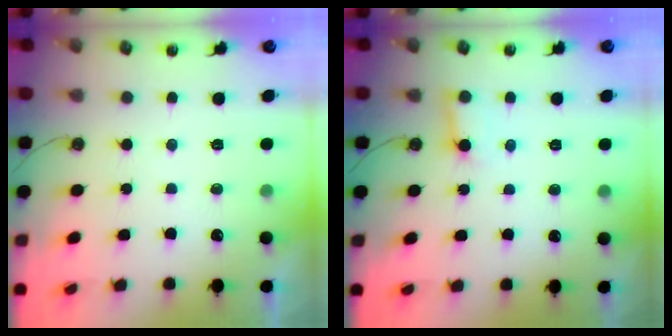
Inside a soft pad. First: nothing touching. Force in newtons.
{"total": 4.0, "press": 3.9, "slide": 0.4}